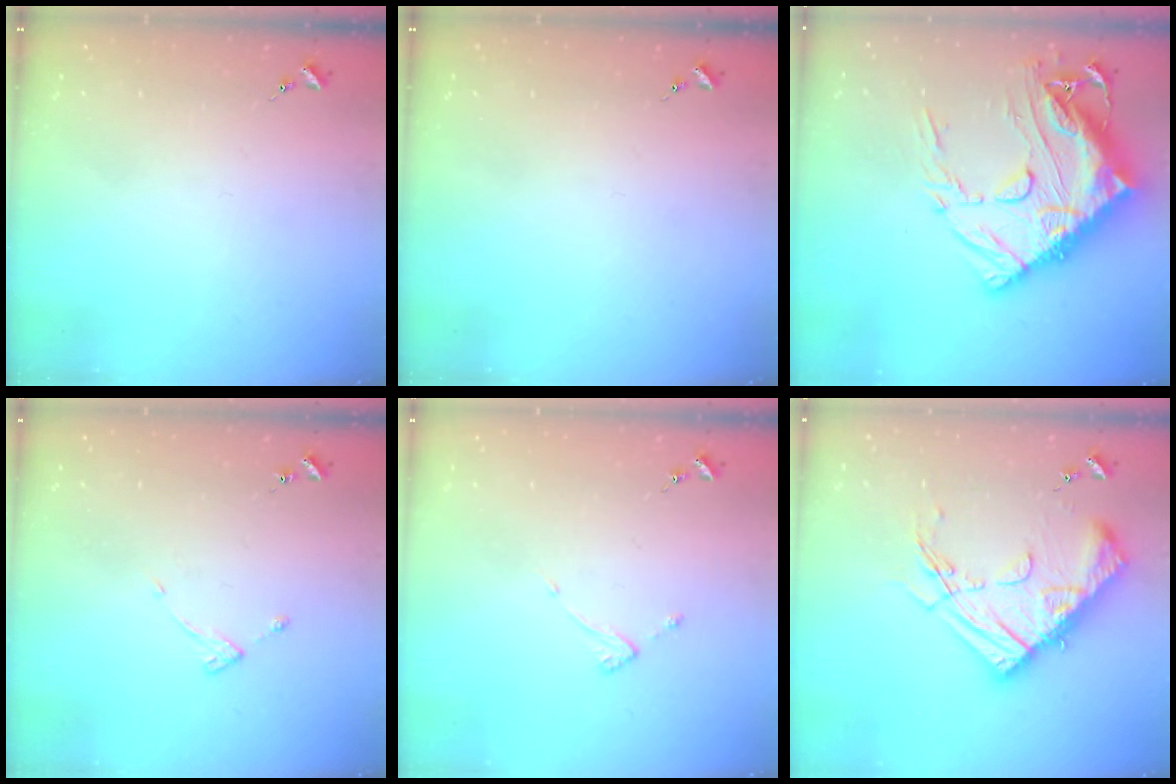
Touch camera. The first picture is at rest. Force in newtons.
{"total": 0.0}
{"total": 27.3, "press": 27.2, "slide": 2.8}
{"total": 3.6, "press": 3.6, "slide": 0.5}
{"total": 3.5, "press": 3.5, "slide": 0.3}
{"total": 19.9, "press": 19.8, "slide": 2.0}